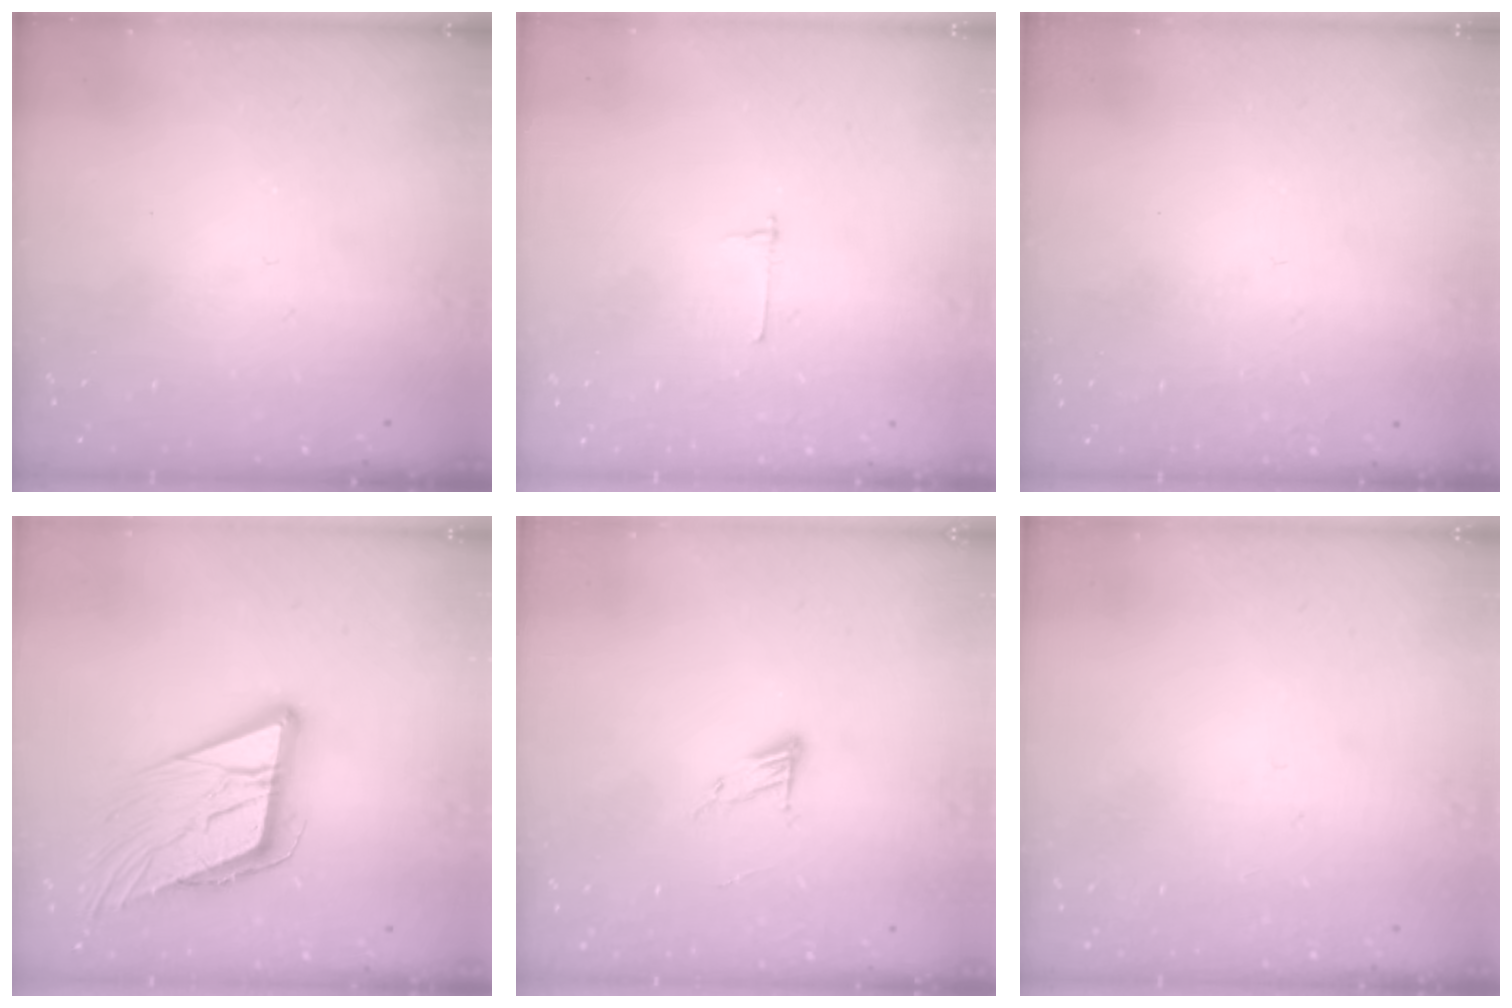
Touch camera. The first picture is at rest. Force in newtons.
{"total": 2.7, "press": 2.7, "slide": 0.3}
{"total": 1.6, "press": 1.6, "slide": 0.1}
{"total": 15.0, "press": 14.6, "slide": 3.5}
{"total": 5.0, "press": 4.9, "slide": 0.5}
{"total": 2.7, "press": 2.7, "slide": 0.3}